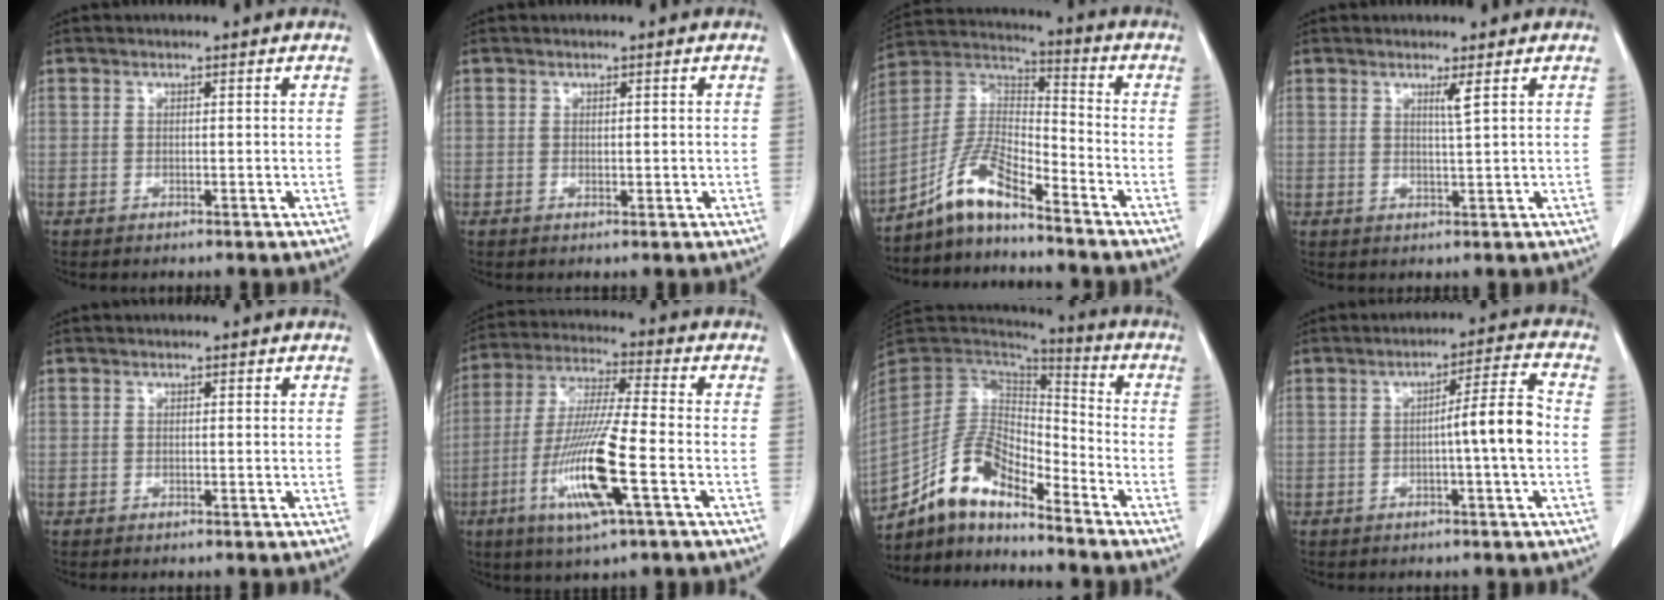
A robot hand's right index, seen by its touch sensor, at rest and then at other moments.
{"total": 0.7, "force": [0.2, 0.4, 0.6], "torque": [-0.007, -0.001, 0.008]}
{"total": 9.0, "force": [-7.1, 1.2, 5.3], "torque": [-0.120, 0.017, -0.140]}
{"total": 1.8, "force": [0.9, -0.5, 1.4], "torque": [-0.028, -0.010, 0.018]}
{"total": 0.0}
{"total": 14.0, "force": [-4.7, 0.4, 13.1], "torque": [-0.268, -0.018, -0.088]}
{"total": 12.5, "force": [-10.3, 3.5, 6.1], "torque": [-0.118, 0.028, -0.196]}
{"total": 6.7, "force": [-1.0, -0.6, 6.6], "torque": [-0.094, 0.011, -0.017]}